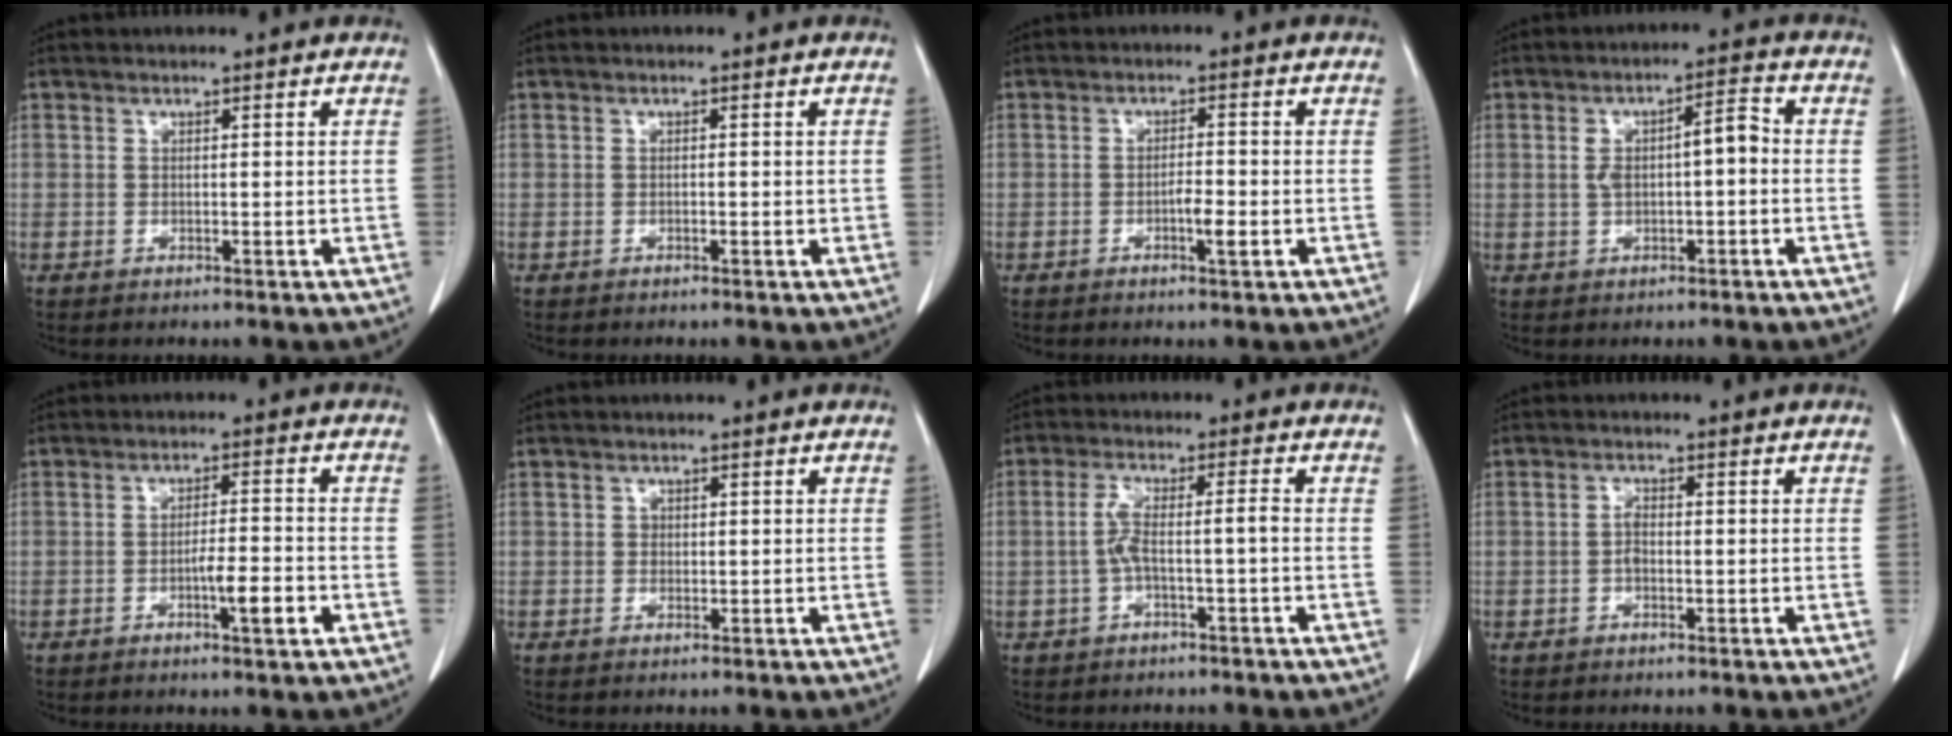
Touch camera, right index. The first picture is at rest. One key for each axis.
{"total": 0.8, "fx": -0.2, "fy": 0.4, "fz": 0.7, "tx": -0.010, "ty": 0.002, "tz": -0.002}
{"total": 2.9, "fx": -1.0, "fy": 0.4, "fz": 2.7, "tx": -0.043, "ty": 0.001, "tz": -0.015}
{"total": 5.8, "fx": -0.1, "fy": 2.0, "fz": 5.5, "tx": -0.104, "ty": 0.030, "tz": -0.002}
{"total": 5.2, "fx": -2.1, "fy": 0.5, "fz": 4.7, "tx": -0.072, "ty": -0.001, "tz": -0.032}
{"total": 0.8, "fx": 0.0, "fy": 0.8, "fz": 0.2, "tx": 0.001, "ty": 0.003, "tz": -0.001}
{"total": 4.3, "fx": -1.2, "fy": 0.2, "fz": 4.2, "tx": -0.088, "ty": 0.018, "tz": -0.020}
{"total": 1.6, "fx": -0.5, "fy": 0.8, "fz": 1.3, "tx": -0.023, "ty": 0.005, "tz": -0.011}